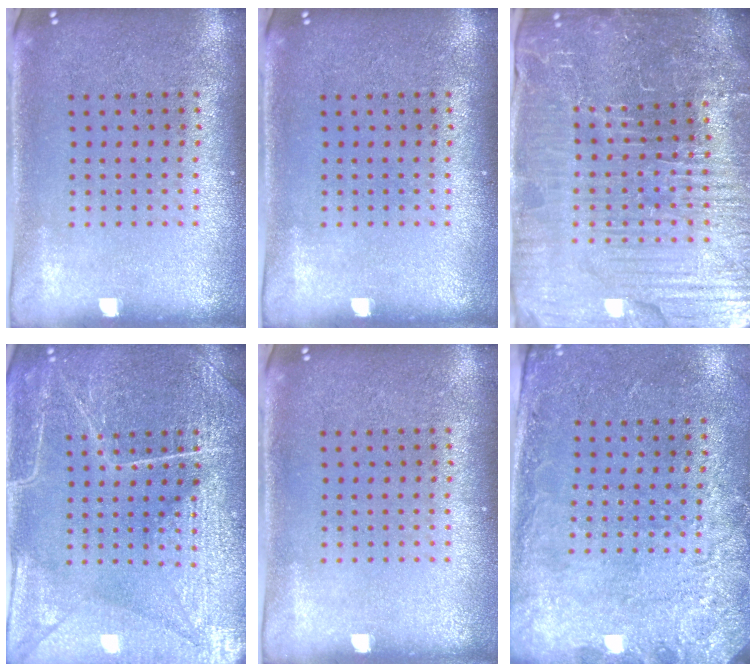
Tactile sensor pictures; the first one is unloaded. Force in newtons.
{"total": 0.0}
{"total": 6.4, "press": 5.8, "slide": 2.8}
{"total": 4.1, "press": 4.1, "slide": 0.4}
{"total": 0.0}
{"total": 2.7, "press": 1.9, "slide": 1.9}